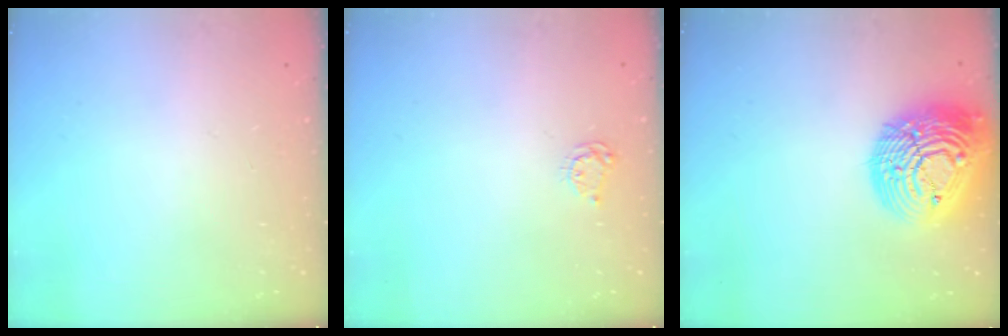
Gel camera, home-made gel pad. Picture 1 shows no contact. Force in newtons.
{"total": 3.3, "press": 3.3, "slide": 0.4}
{"total": 23.9, "press": 23.8, "slide": 2.2}